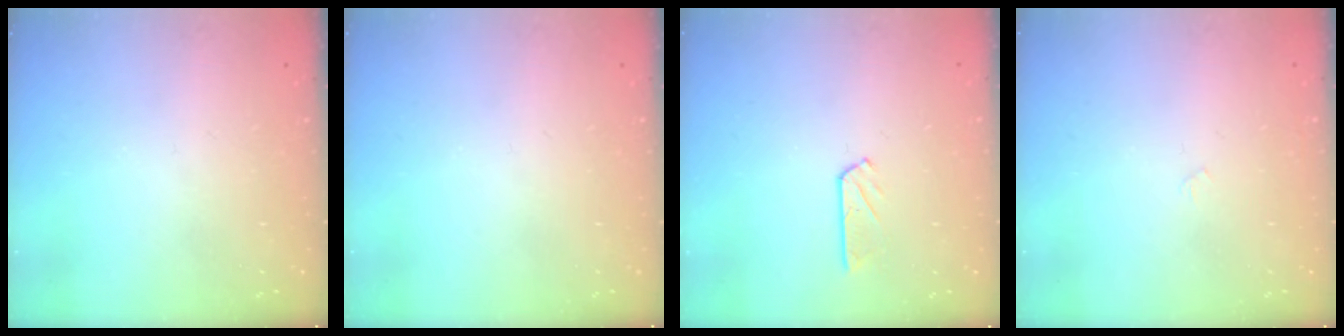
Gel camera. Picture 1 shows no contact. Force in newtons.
{"total": 0.0}
{"total": 3.4, "press": 3.4, "slide": 0.4}
{"total": 2.8, "press": 2.8, "slide": 0.5}